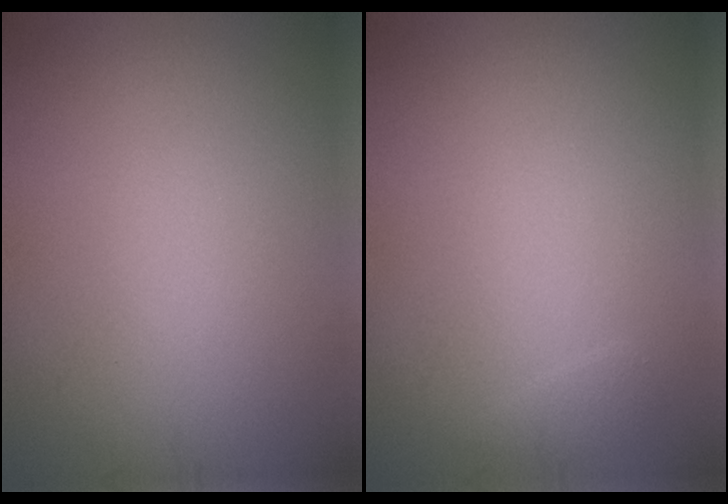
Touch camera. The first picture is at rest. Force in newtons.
{"total": 0.6, "press": 0.6, "slide": 0.1}